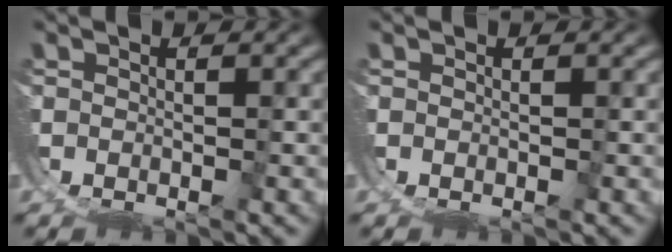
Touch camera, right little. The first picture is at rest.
{"total": 0.0}